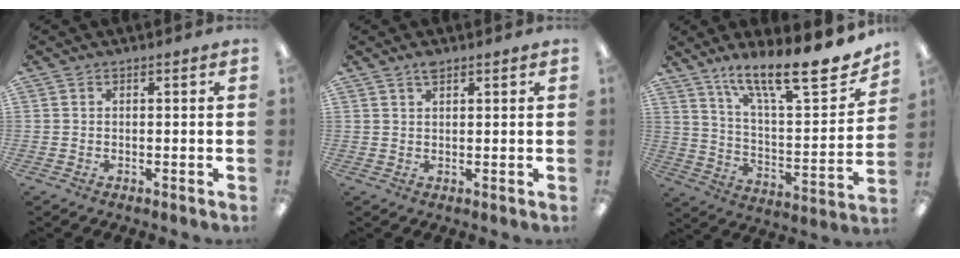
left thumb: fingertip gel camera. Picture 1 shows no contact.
{"total": 2.2, "force": [1.8, 0.6, 1.2], "torque": [-0.019, -0.002, 0.031]}
{"total": 18.9, "force": [14.7, 4.2, 11.1], "torque": [-0.169, -0.108, 0.240]}